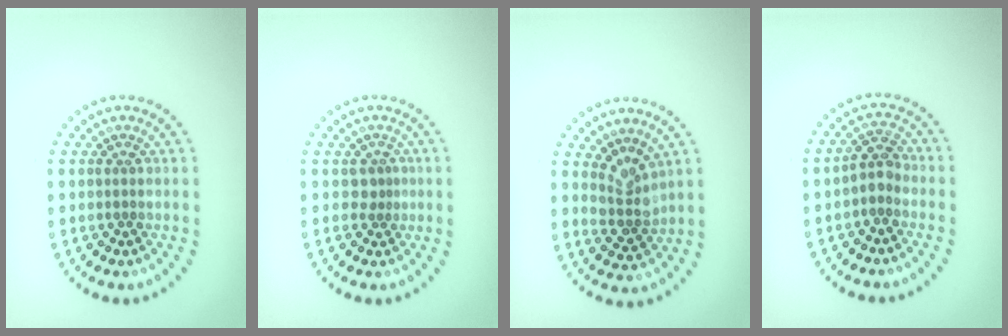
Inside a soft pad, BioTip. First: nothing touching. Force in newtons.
{"total": 1.0, "press": 0.6, "slide": 0.8}
{"total": 2.7, "press": 2.0, "slide": 1.8}
{"total": 1.8, "press": 1.6, "slide": 0.9}